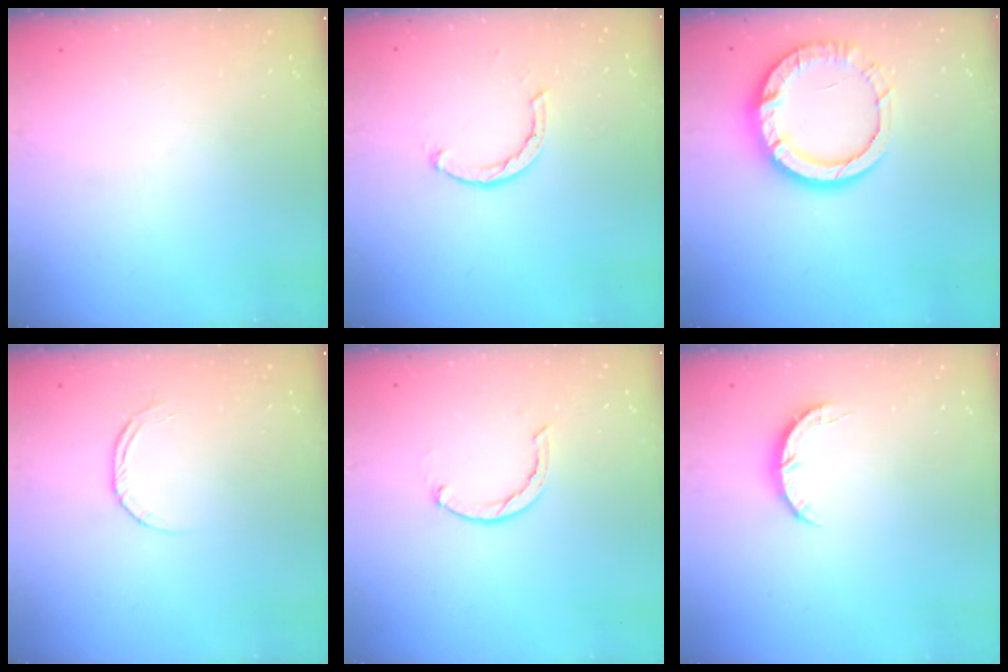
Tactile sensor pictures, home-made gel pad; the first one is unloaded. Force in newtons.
{"total": 2.1, "press": 2.1, "slide": 0.1}
{"total": 14.5, "press": 14.3, "slide": 2.2}
{"total": 3.5, "press": 3.5, "slide": 0.3}
{"total": 1.9, "press": 1.9, "slide": 0.3}
{"total": 4.4, "press": 4.4, "slide": 0.5}